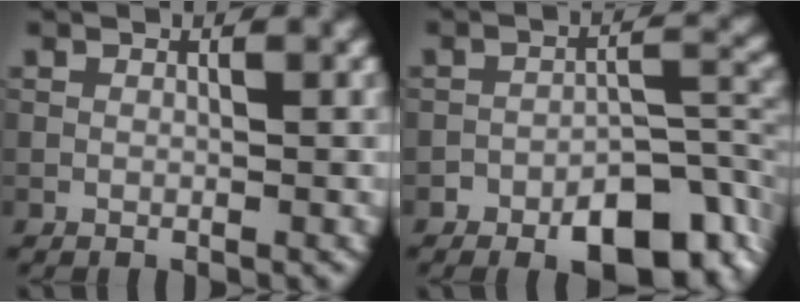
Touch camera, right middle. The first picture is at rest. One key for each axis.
{"total": 8.7, "fx": -5.5, "fy": 4.0, "fz": 5.5, "tx": -0.066, "ty": -0.005, "tz": -0.087}